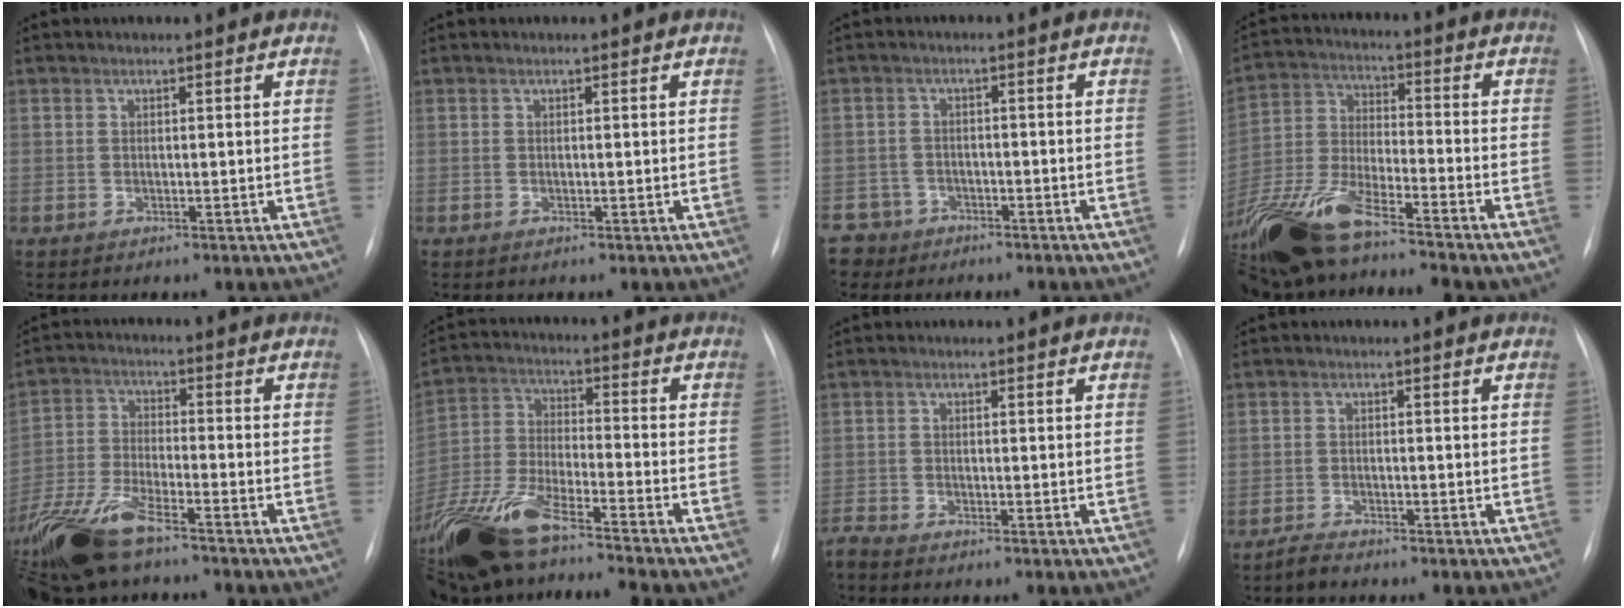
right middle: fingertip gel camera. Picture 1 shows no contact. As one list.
[{"total": 0.0}, {"total": 5.5, "force": [-4.1, 3.6, -0.6], "torque": [0.009, 0.002, -0.074]}, {"total": 16.6, "force": [-12.6, 2.8, 10.5], "torque": [-0.240, -0.023, -0.237]}, {"total": 12.6, "force": [-9.5, 2.9, 7.6], "torque": [-0.165, -0.018, -0.178]}, {"total": 17.8, "force": [-13.8, 1.7, 11.1], "torque": [-0.255, -0.029, -0.256]}, {"total": 0.0}, {"total": 1.7, "force": [-1.6, 0.1, 0.4], "torque": [-0.011, -0.004, -0.031]}]